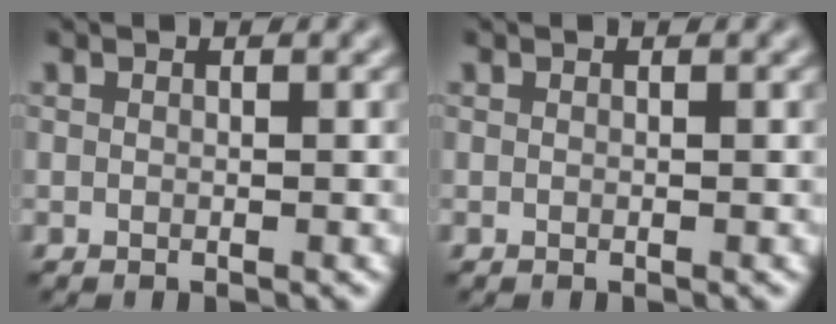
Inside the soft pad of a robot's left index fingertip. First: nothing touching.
{"total": 0.0}